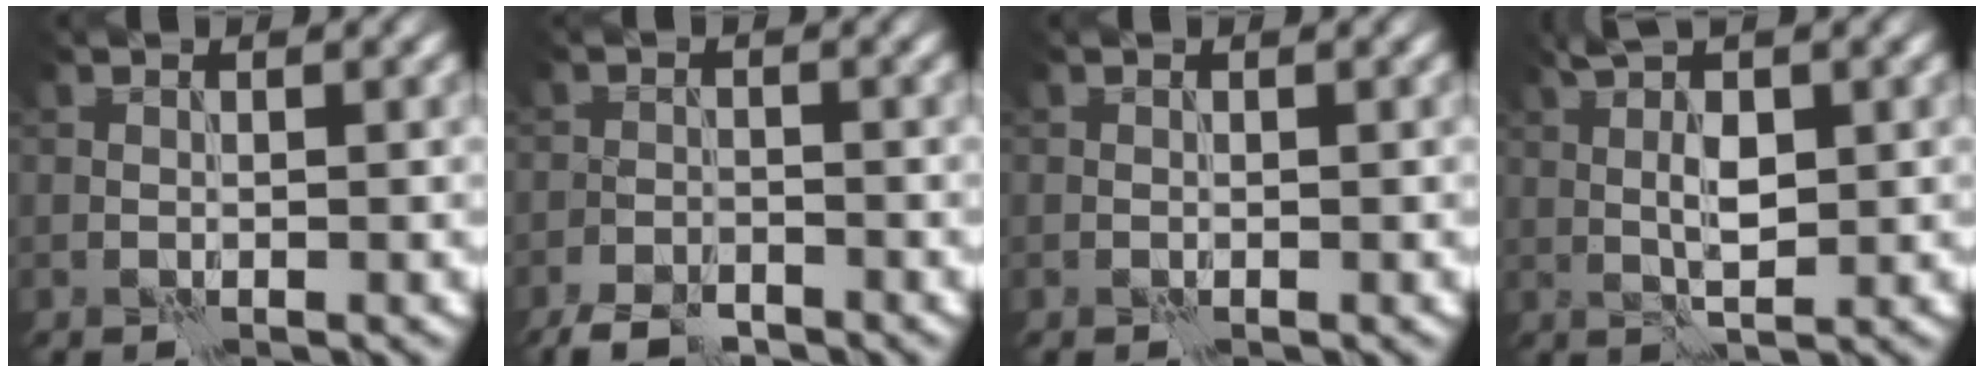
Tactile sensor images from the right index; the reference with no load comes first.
{"total": 3.7, "force": [-3.1, 1.3, 1.5], "torque": [-0.026, -0.008, -0.061]}
{"total": 0.0}
{"total": 4.0, "force": [1.1, 1.1, 3.6], "torque": [-0.073, 0.004, 0.025]}